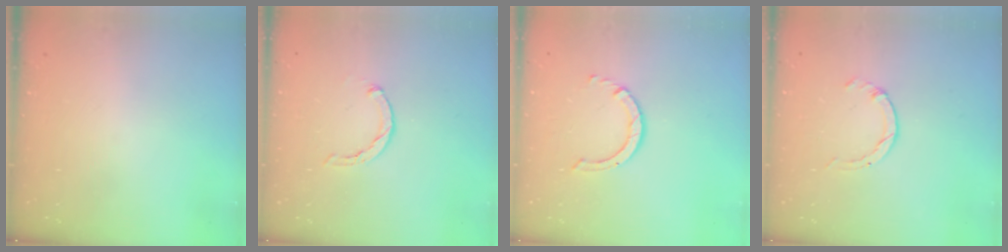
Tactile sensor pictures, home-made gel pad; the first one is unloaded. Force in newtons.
{"total": 1.1, "press": 1.1, "slide": 0.2}
{"total": 3.2, "press": 3.1, "slide": 0.4}
{"total": 0.5, "press": 0.5, "slide": 0.1}